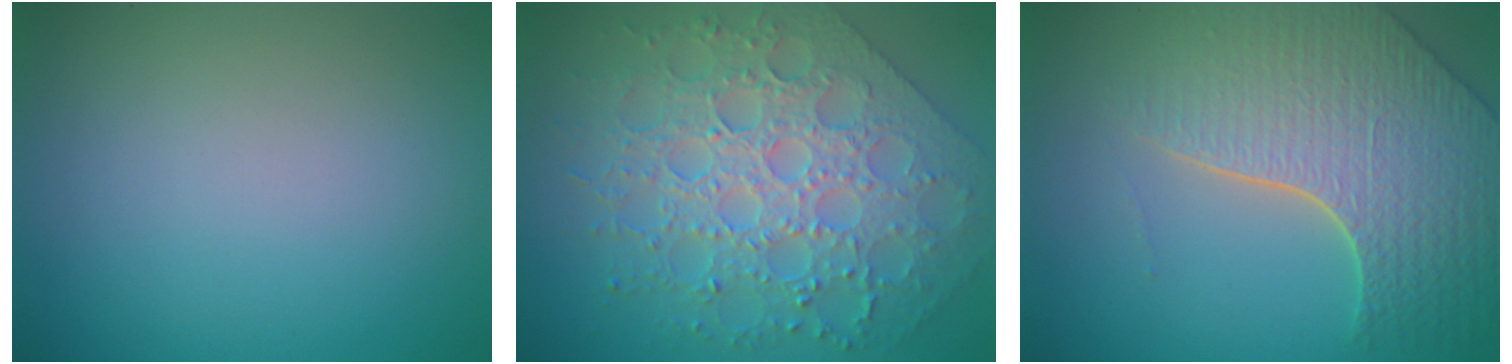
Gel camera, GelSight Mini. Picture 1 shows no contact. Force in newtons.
{"total": 7.2, "press": 6.0, "slide": 3.9}
{"total": 7.7, "press": 5.6, "slide": 5.3}